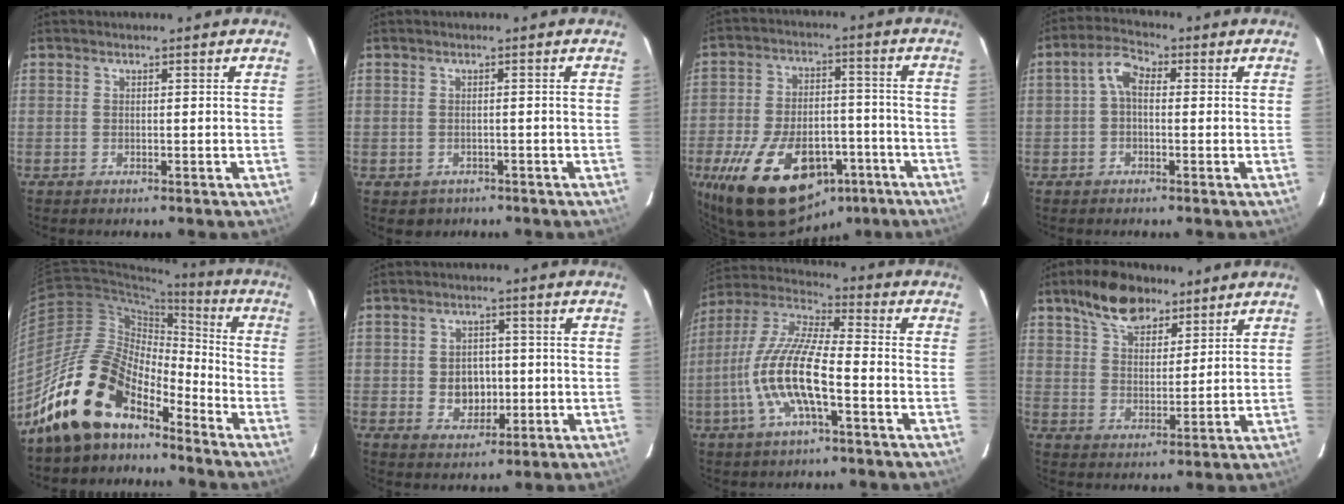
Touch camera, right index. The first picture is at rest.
{"total": 2.2, "force": [-1.2, 1.8, 0.5], "torque": [-0.016, 0.001, -0.006]}
{"total": 22.6, "force": [-12.4, 12.5, 14.2], "torque": [-0.279, -0.002, -0.176]}
{"total": 4.1, "force": [0.0, 2.6, 3.2], "torque": [-0.064, 0.018, -0.002]}
{"total": 15.3, "force": [-12.1, 6.4, 7.0], "torque": [-0.130, 0.016, -0.229]}
{"total": 5.8, "force": [-0.5, 4.9, 3.0], "torque": [-0.059, 0.009, 0.004]}
{"total": 14.2, "force": [-4.6, 3.3, 13.0], "torque": [-0.266, 0.000, -0.094]}
{"total": 11.1, "force": [7.8, 5.5, 5.7], "torque": [-0.103, 0.023, 0.137]}